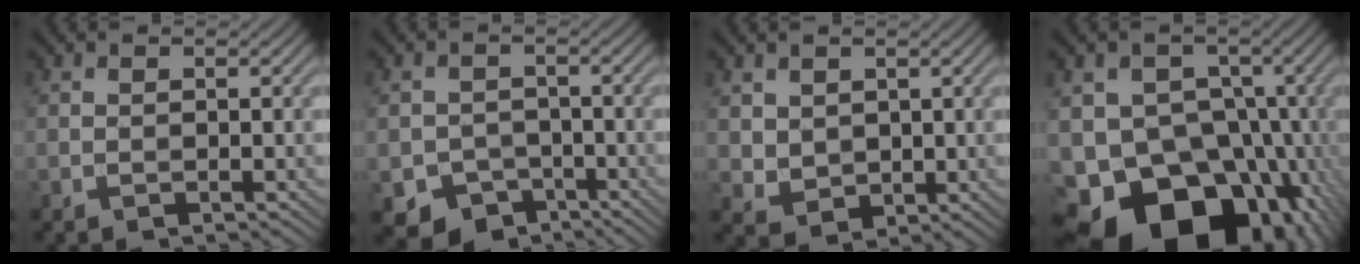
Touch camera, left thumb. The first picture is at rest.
{"total": 5.7, "force": [-3.5, 4.1, 1.8], "torque": [-0.030, -0.011, -0.060]}
{"total": 3.3, "force": [1.5, 2.7, 1.3], "torque": [-0.050, -0.009, 0.031]}
{"total": 18.8, "force": [-8.5, 14.0, 9.2], "torque": [-0.164, -0.027, -0.134]}